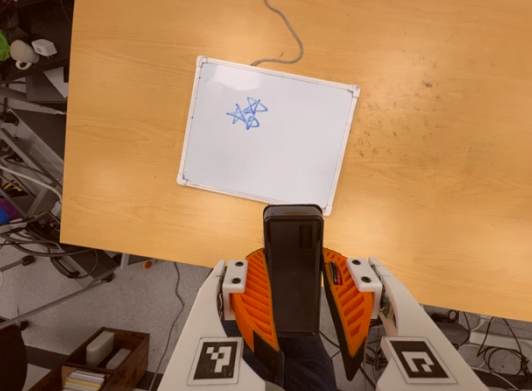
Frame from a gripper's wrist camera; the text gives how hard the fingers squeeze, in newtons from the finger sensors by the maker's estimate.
{"total": 10.1, "left": 7.9, "right": 12.3}